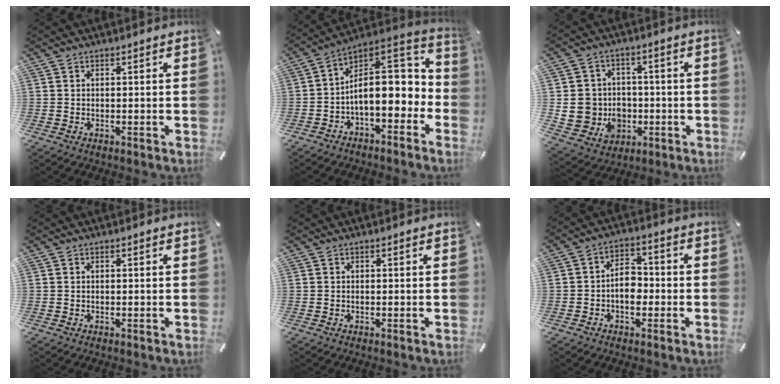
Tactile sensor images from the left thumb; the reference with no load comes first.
{"total": 14.5, "force": [0.3, 8.6, 11.7], "torque": [-0.175, -0.017, 0.004]}
{"total": 11.1, "force": [-1.0, 10.4, 3.6], "torque": [-0.075, 0.004, -0.010]}
{"total": 0.0}
{"total": 0.0}
{"total": 6.2, "force": [-1.6, 4.2, 4.3], "torque": [-0.072, 0.011, -0.031]}